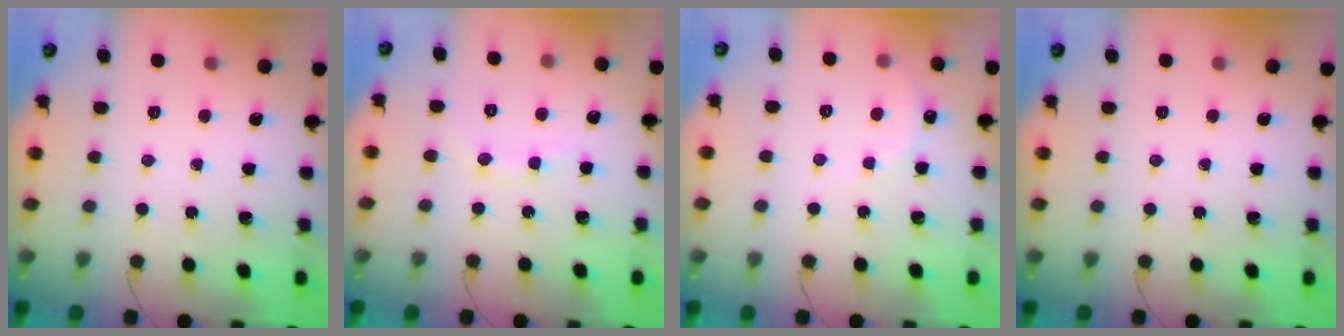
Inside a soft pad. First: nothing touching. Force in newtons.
{"total": 7.3, "press": 7.1, "slide": 1.5}
{"total": 6.2, "press": 6.0, "slide": 1.2}
{"total": 0.0}